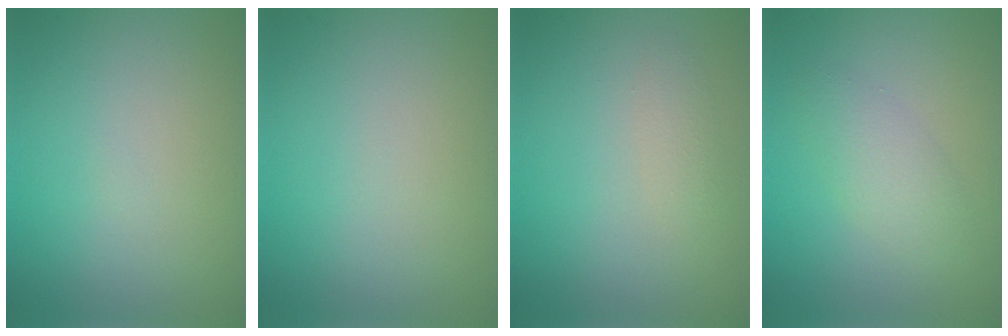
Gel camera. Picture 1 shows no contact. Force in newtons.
{"total": 0.0}
{"total": 1.1, "press": 1.1, "slide": 0.0}
{"total": 2.5, "press": 2.5, "slide": 0.1}